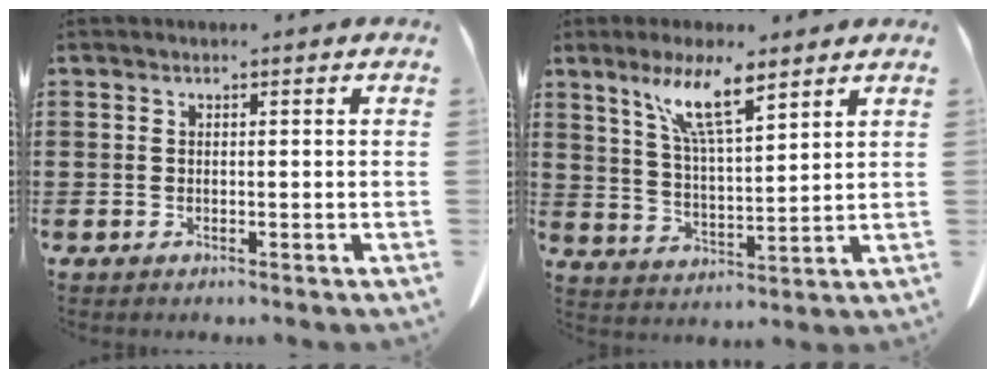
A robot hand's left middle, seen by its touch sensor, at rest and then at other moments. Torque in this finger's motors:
{"motor_torque": [1.55, -0.59, 0.50, 0.15]}